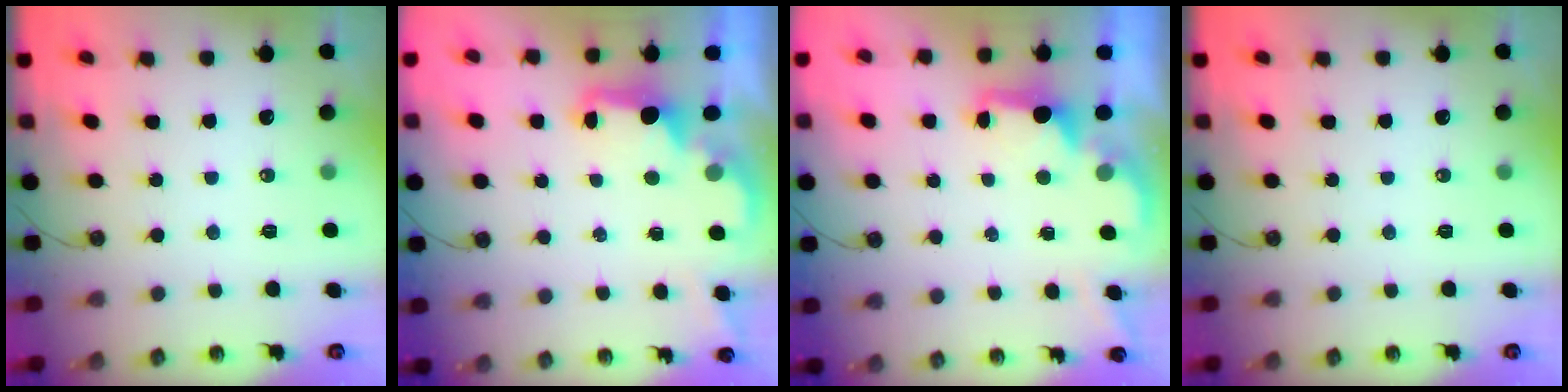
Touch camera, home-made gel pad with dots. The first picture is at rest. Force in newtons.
{"total": 2.3, "press": 2.2, "slide": 0.8}
{"total": 2.1, "press": 1.9, "slide": 0.8}
{"total": 0.0}